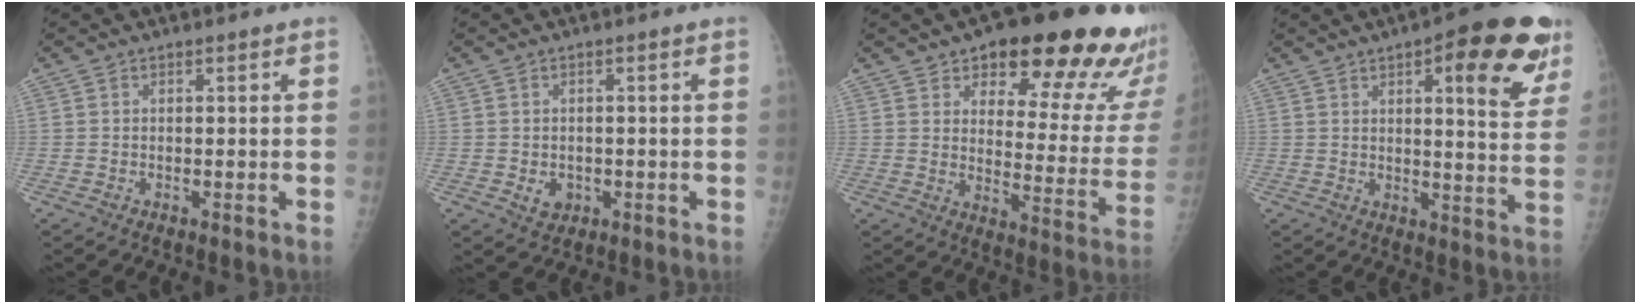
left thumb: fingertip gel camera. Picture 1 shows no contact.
{"total": 3.0, "force": [-0.6, 2.5, 1.5], "torque": [-0.011, 0.000, 0.001]}
{"total": 23.9, "force": [15.9, 8.2, 15.8], "torque": [-0.153, -0.079, 0.202]}
{"total": 18.1, "force": [9.1, 5.4, 14.7], "torque": [-0.146, -0.031, 0.110]}